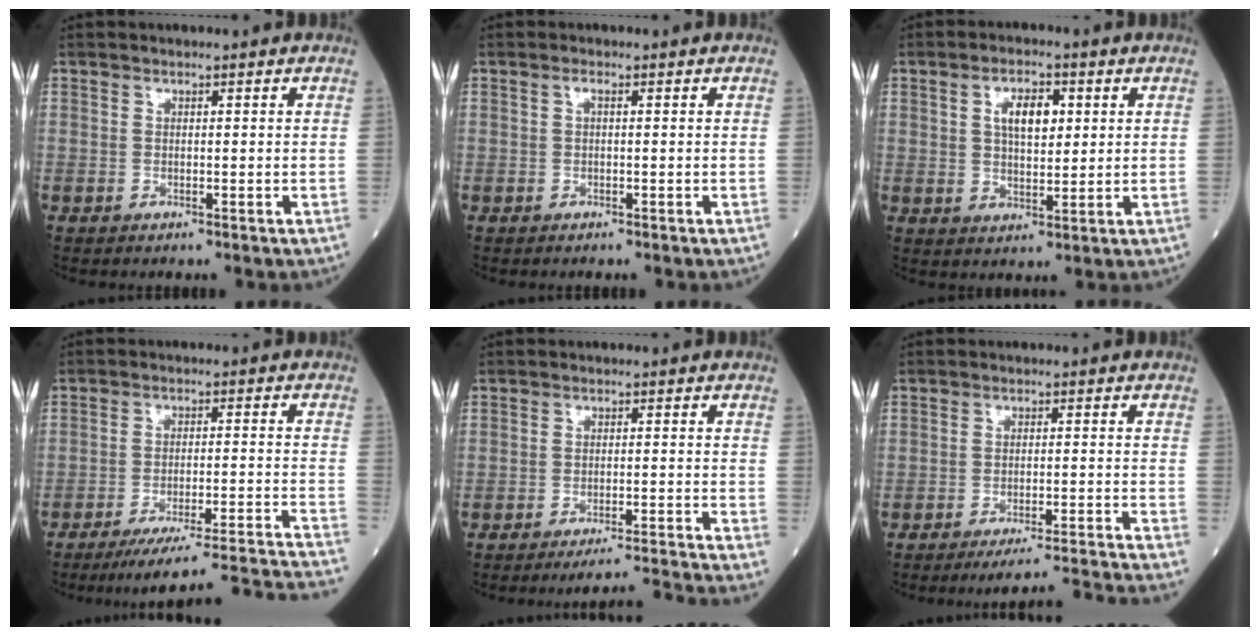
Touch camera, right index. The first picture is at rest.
{"total": 0.8, "force": [0.1, 0.2, 0.7], "torque": [-0.015, 0.002, 0.000]}
{"total": 5.8, "force": [1.7, 2.5, 4.9], "torque": [-0.084, 0.007, 0.032]}
{"total": 24.0, "force": [-22.2, -3.0, 8.5], "torque": [-0.049, -0.032, -0.293]}
{"total": 9.1, "force": [-8.3, -3.2, 1.6], "torque": [-0.001, -0.021, -0.118]}
{"total": 13.1, "force": [-12.2, -3.1, 3.3], "torque": [-0.011, -0.029, -0.166]}